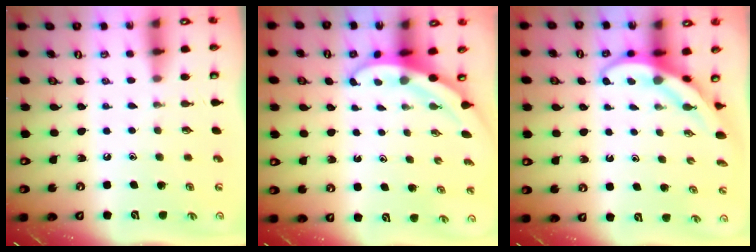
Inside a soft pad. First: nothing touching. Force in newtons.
{"total": 3.3, "press": 3.3, "slide": 0.0}
{"total": 4.0, "press": 4.0, "slide": 0.4}